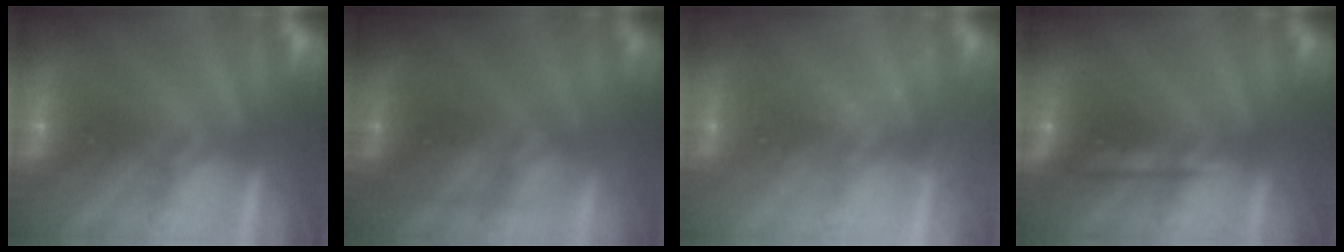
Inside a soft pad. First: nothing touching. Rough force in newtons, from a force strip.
{"total": 2.9}
{"total": 2.2}
{"total": 2.2}